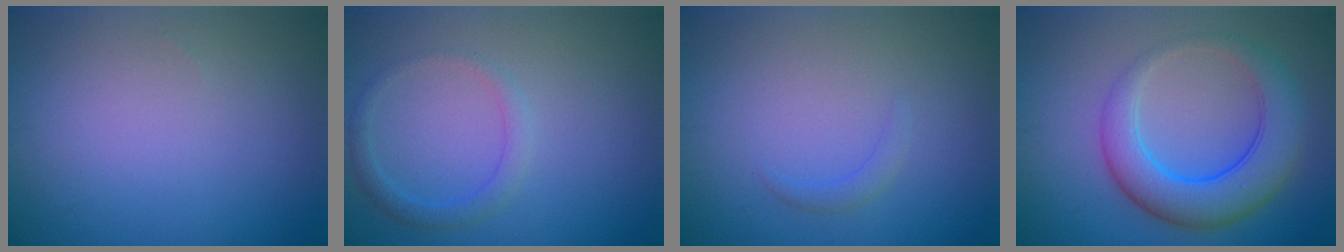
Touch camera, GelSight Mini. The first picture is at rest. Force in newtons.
{"total": 1.8, "press": 1.8, "slide": 0.1}
{"total": 0.9, "press": 0.9, "slide": 0.0}
{"total": 6.3, "press": 6.3, "slide": 0.1}